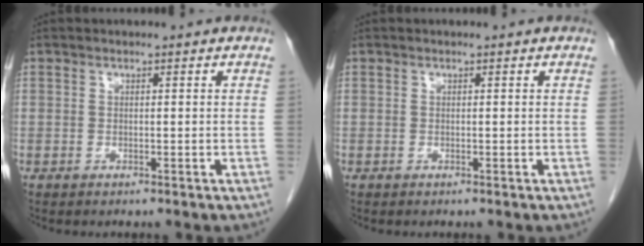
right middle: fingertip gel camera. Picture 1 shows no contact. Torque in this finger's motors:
{"motor_torque": [-0.32, 0.15, 0.00, -0.01]}